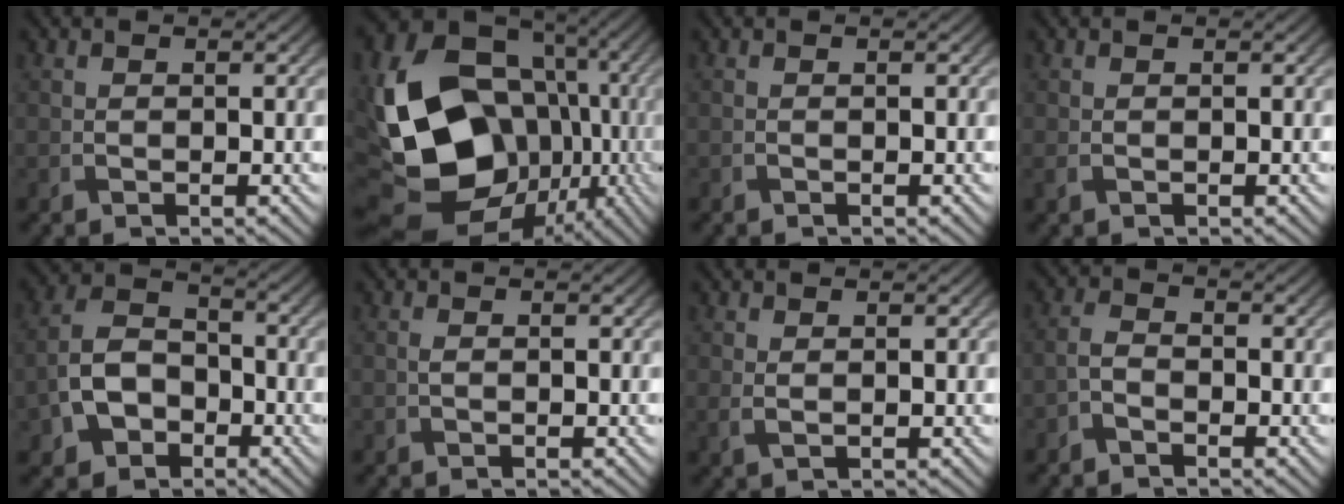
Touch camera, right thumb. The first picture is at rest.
{"total": 22.9, "force": [-1.7, 17.8, 14.4], "torque": [-0.326, -0.049, 0.001]}
{"total": 0.0}
{"total": 0.7, "force": [-0.1, 0.4, 0.5], "torque": [-0.017, -0.003, -0.002]}
{"total": 7.7, "force": [-3.0, 5.4, 4.5], "torque": [-0.100, -0.002, -0.068]}
{"total": 0.5, "force": [0.0, 0.3, 0.4], "torque": [-0.012, 0.001, 0.000]}
{"total": 1.1, "force": [0.5, 0.3, 0.9], "torque": [-0.024, 0.001, 0.012]}
{"total": 2.0, "force": [-1.4, 0.9, 1.1], "torque": [-0.025, 0.003, -0.037]}